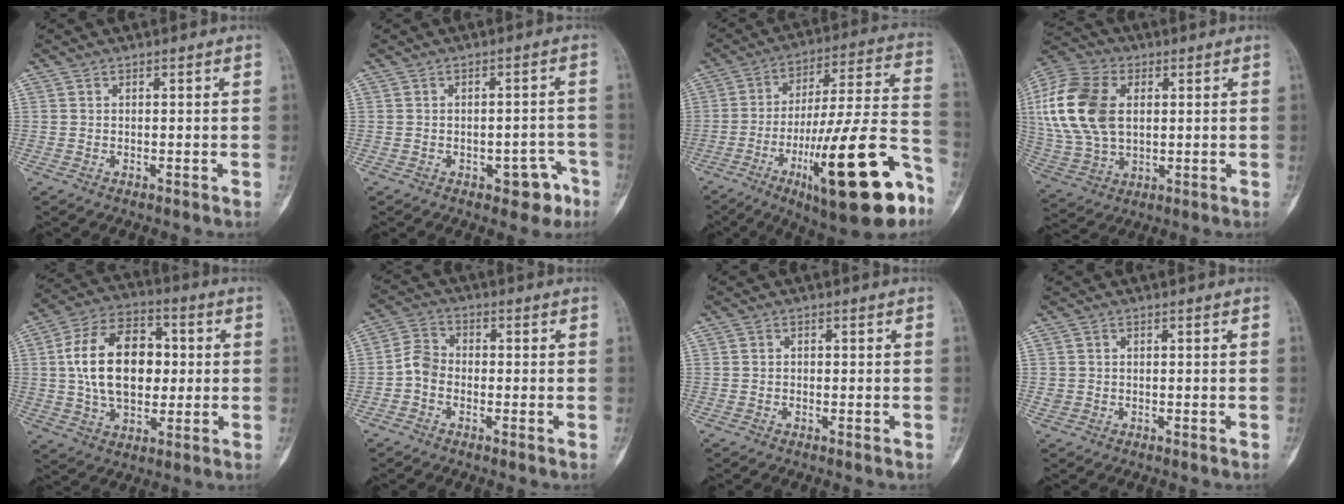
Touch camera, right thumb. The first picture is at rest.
{"total": 5.8, "force": [-3.0, 3.2, 3.8], "torque": [-0.018, 0.029, -0.032]}
{"total": 26.3, "force": [-12.1, 6.0, 22.6], "torque": [-0.330, 0.058, -0.179]}
{"total": 18.7, "force": [3.3, 12.1, 13.9], "torque": [-0.298, 0.004, 0.065]}
{"total": 17.5, "force": [1.4, 11.3, 13.4], "torque": [-0.202, 0.018, 0.023]}
{"total": 4.6, "force": [-1.6, 3.5, 2.6], "torque": [-0.041, 0.018, -0.042]}
{"total": 0.5, "force": [-0.2, 0.5, 0.0], "torque": [0.011, 0.002, -0.006]}
{"total": 1.1, "force": [-0.1, 1.0, 0.3], "torque": [-0.001, 0.003, 0.002]}